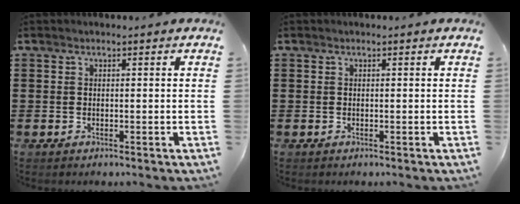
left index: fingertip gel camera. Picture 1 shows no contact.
{"total": 0.0}